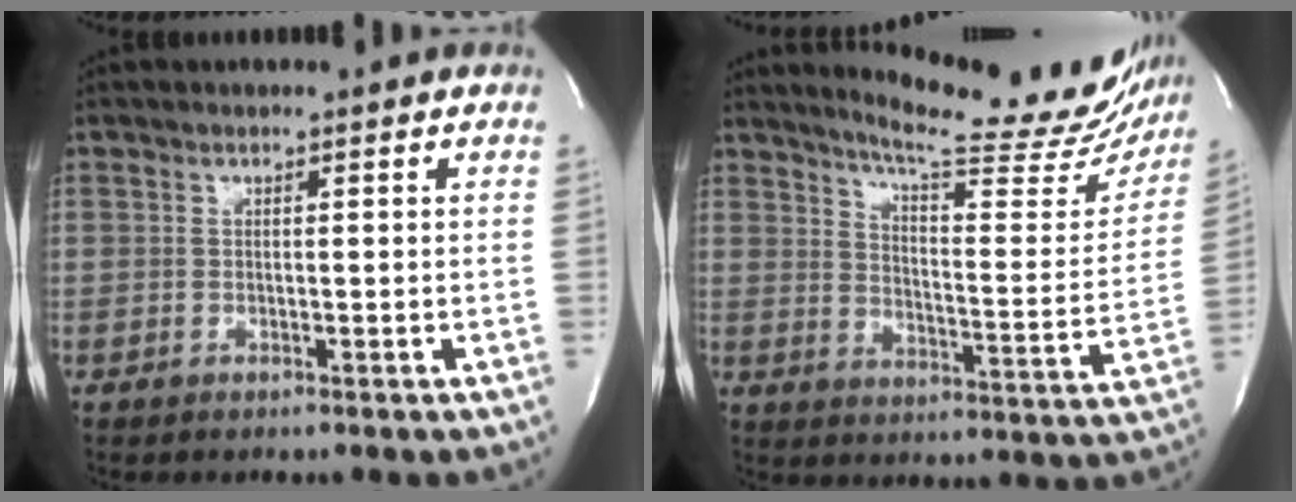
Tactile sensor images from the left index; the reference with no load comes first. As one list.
[{"total": 21.9, "force": [19.9, 3.1, 8.7], "torque": [-0.119, -0.073, 0.246]}]